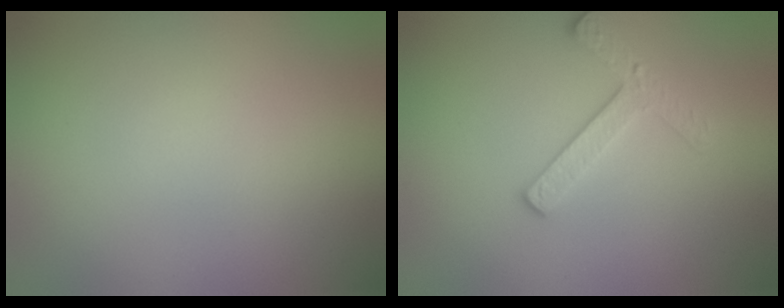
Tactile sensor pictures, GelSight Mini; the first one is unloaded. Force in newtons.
{"total": 2.7, "press": 2.6, "slide": 0.7}